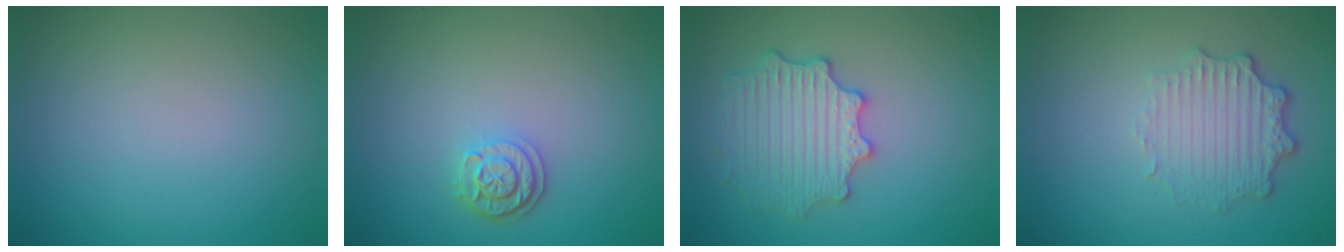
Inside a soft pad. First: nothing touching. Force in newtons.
{"total": 2.4, "press": 2.1, "slide": 1.2}
{"total": 3.6, "press": 3.6, "slide": 0.6}
{"total": 3.3, "press": 2.7, "slide": 2.0}